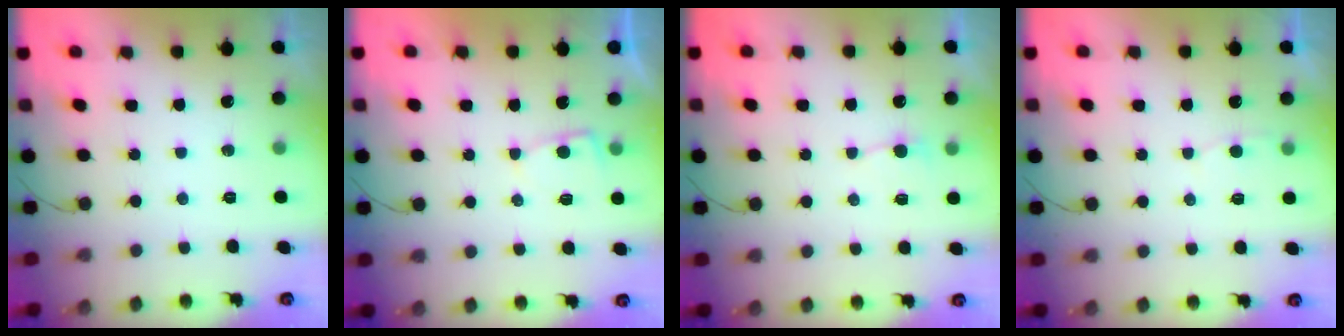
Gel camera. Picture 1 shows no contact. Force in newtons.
{"total": 3.2, "press": 3.2, "slide": 0.2}
{"total": 2.7, "press": 2.7, "slide": 0.3}
{"total": 2.5, "press": 2.5, "slide": 0.3}